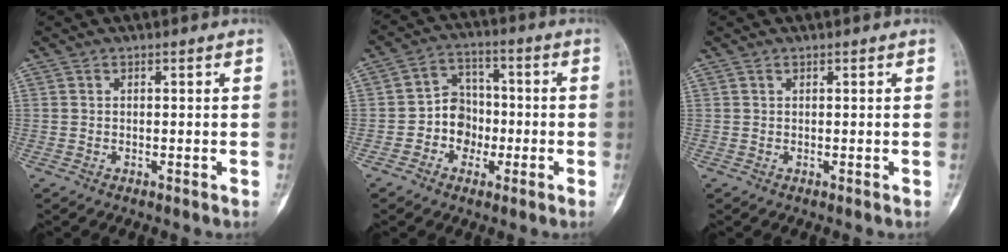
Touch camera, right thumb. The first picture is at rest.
{"total": 7.8, "force": [-2.1, 6.8, 3.3], "torque": [-0.013, 0.032, -0.046]}
{"total": 0.0}